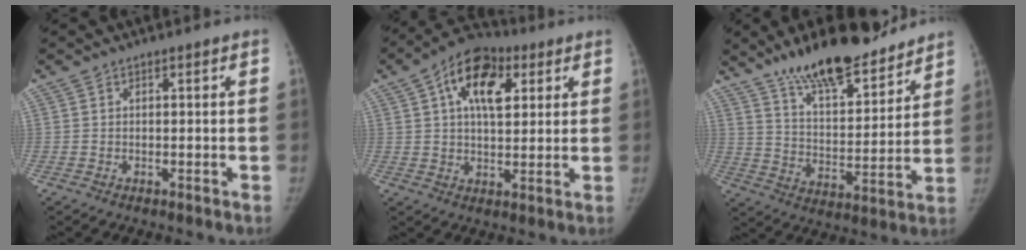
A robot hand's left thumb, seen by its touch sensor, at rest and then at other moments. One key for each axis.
{"total": 13.3, "fx": 4.9, "fy": 7.5, "fz": 9.8, "tx": -0.138, "ty": 0.003, "tz": 0.073}
{"total": 18.4, "fx": 14.4, "fy": 5.6, "fz": 10.0, "tx": -0.124, "ty": -0.077, "tz": 0.241}